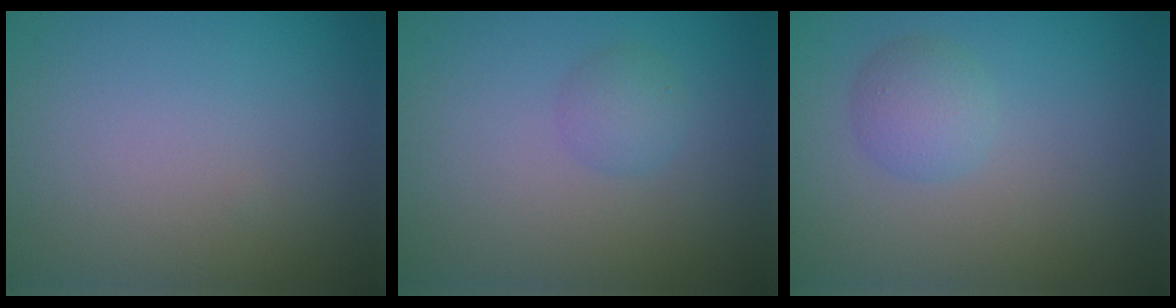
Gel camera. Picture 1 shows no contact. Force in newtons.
{"total": 1.7, "press": 1.7, "slide": 0.1}
{"total": 2.4, "press": 2.4, "slide": 0.2}